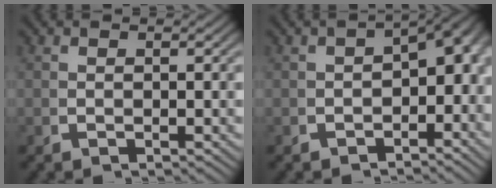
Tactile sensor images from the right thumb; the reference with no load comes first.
{"total": 4.2, "force": [-1.0, 2.6, 3.1], "torque": [-0.030, -0.004, -0.016]}